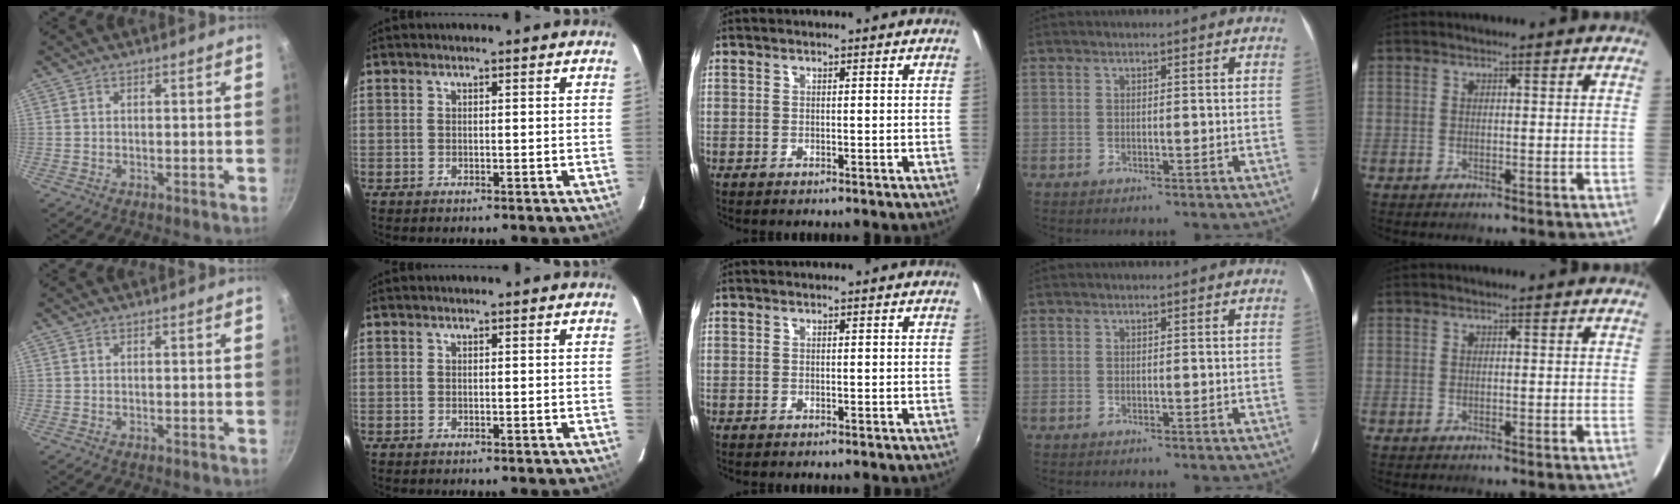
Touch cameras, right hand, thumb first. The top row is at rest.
{}